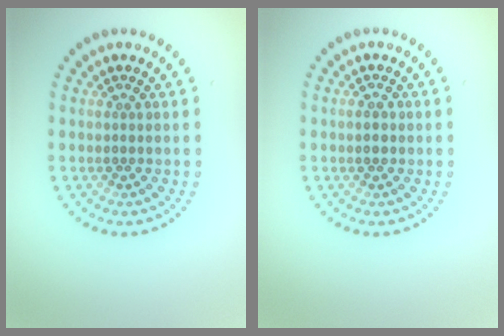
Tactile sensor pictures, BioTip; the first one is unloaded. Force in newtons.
{"total": 0.8, "press": 0.8, "slide": 0.1}